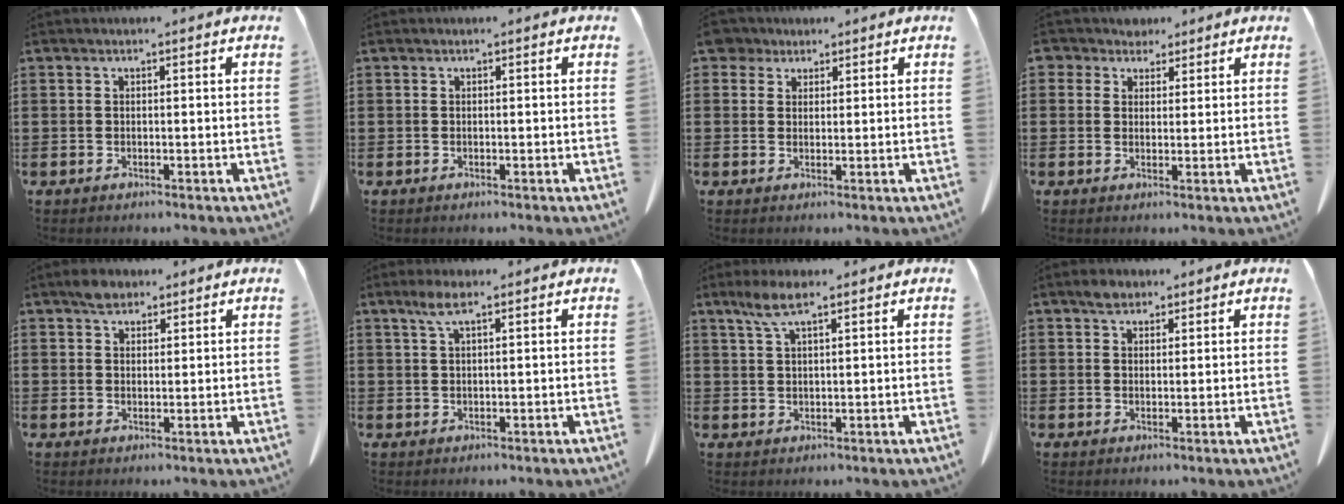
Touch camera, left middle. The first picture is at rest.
{"total": 0.0}
{"total": 3.3, "force": [2.4, 2.1, 0.9], "torque": [-0.021, 0.009, 0.044]}
{"total": 3.4, "force": [2.5, 2.3, 0.5], "torque": [-0.016, 0.008, 0.045]}
{"total": 2.9, "force": [2.3, 1.5, 1.0], "torque": [-0.016, 0.003, 0.042]}
{"total": 3.3, "force": [1.8, 0.6, 2.7], "torque": [-0.057, 0.005, 0.030]}
{"total": 4.7, "force": [2.8, 1.1, 3.6], "torque": [-0.077, 0.005, 0.050]}
{"total": 2.4, "force": [1.8, 1.3, 0.9], "torque": [-0.013, 0.002, 0.033]}